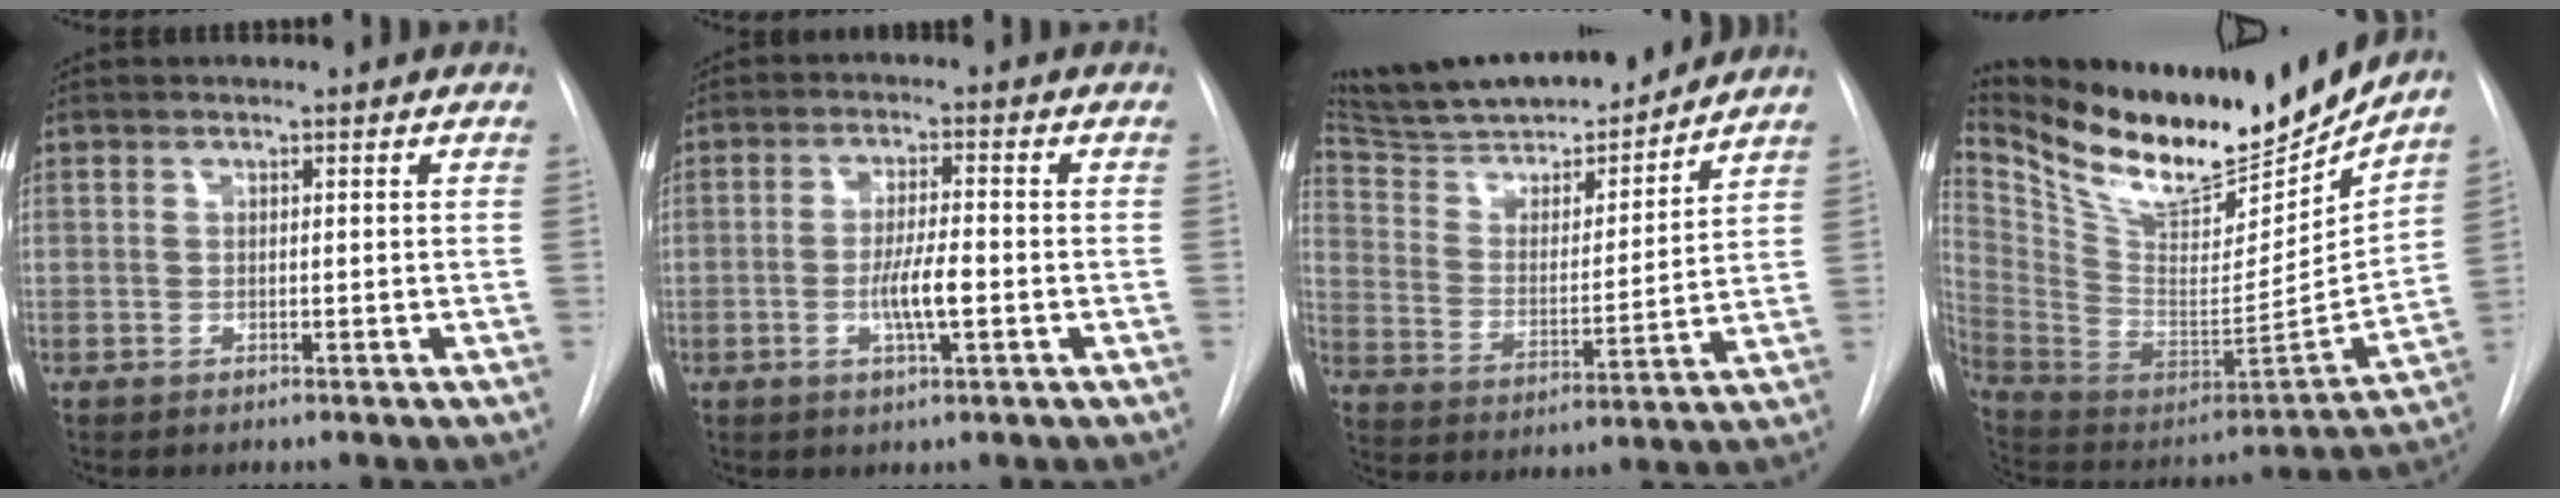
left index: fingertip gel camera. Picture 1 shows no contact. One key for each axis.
{"total": 5.1, "fx": -1.3, "fy": 0.6, "fz": 4.9, "tx": -0.094, "ty": -0.004, "tz": -0.023}
{"total": 19.8, "fx": 18.0, "fy": 1.9, "fz": 8.2, "tx": -0.149, "ty": -0.017, "tz": 0.300}
{"total": 23.7, "fx": 21.0, "fy": 5.0, "fz": 9.8, "tx": -0.184, "ty": -0.045, "tz": 0.349}